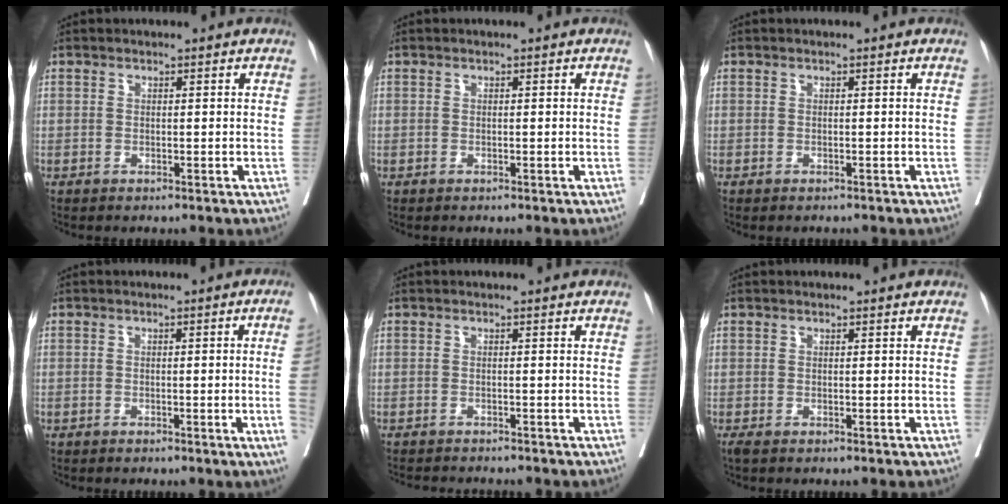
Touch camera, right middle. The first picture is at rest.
{"total": 0.0}
{"total": 0.9, "force": [-0.8, 0.2, 0.3], "torque": [-0.011, -0.003, -0.013]}
{"total": 3.6, "force": [-0.7, -0.8, 3.4], "torque": [-0.045, -0.001, -0.010]}
{"total": 6.0, "force": [-5.6, 0.6, 1.9], "torque": [-0.026, -0.009, -0.079]}
{"total": 0.9, "force": [-0.7, 0.2, 0.5], "torque": [-0.013, -0.006, -0.014]}